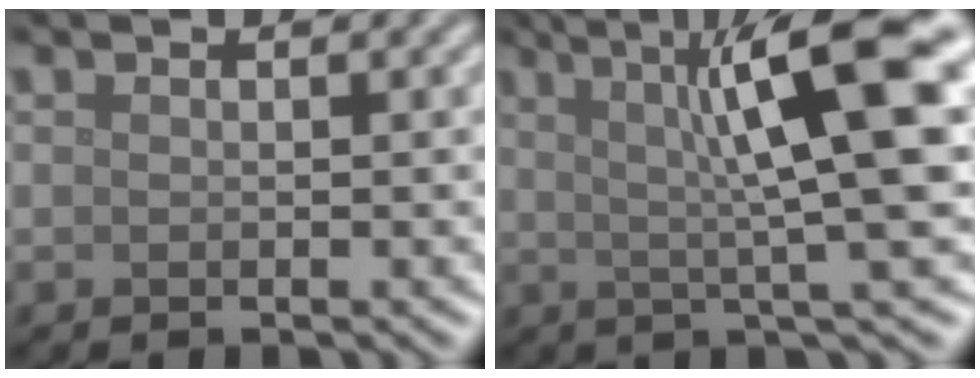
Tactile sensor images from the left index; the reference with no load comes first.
{"total": 11.3, "force": [2.8, 1.8, 10.8], "torque": [-0.132, 0.018, 0.035]}